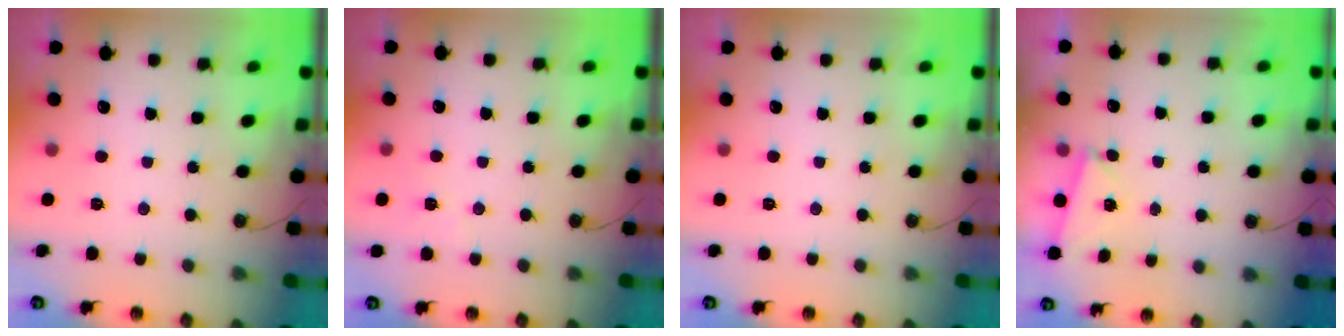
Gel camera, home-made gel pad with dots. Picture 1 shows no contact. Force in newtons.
{"total": 2.9, "press": 2.7, "slide": 0.9}
{"total": 0.0}
{"total": 2.2, "press": 2.2, "slide": 0.2}